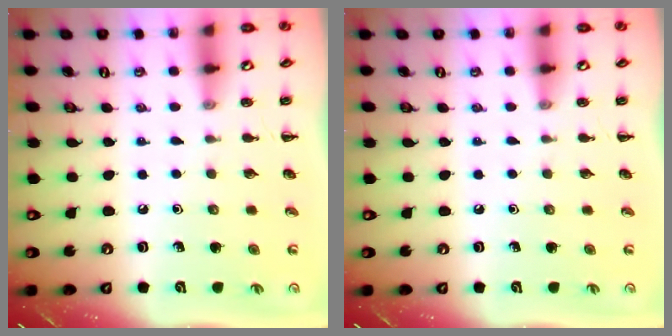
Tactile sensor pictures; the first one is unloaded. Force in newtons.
{"total": 0.0}